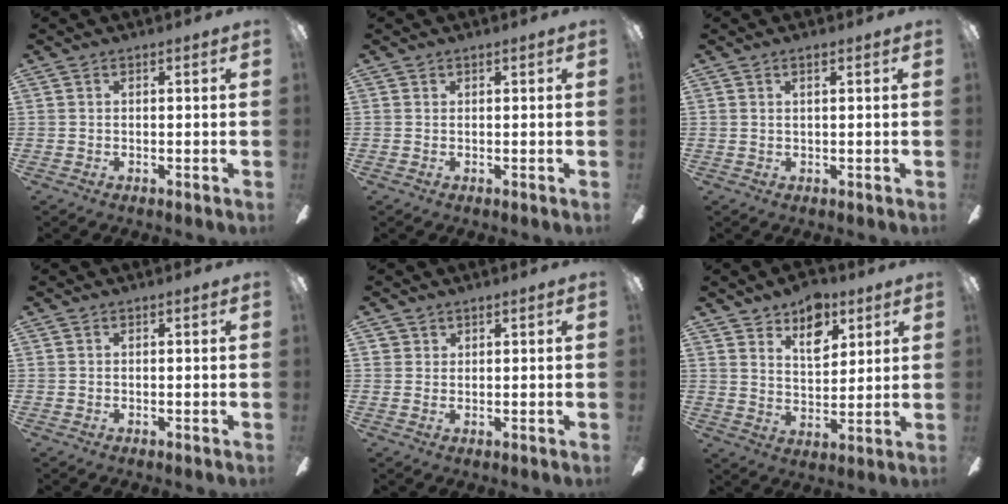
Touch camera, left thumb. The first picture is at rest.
{"total": 0.0}
{"total": 1.4, "force": [0.5, 0.1, 1.3], "torque": [-0.027, 0.001, 0.008]}
{"total": 0.0}
{"total": 1.3, "force": [1.0, 0.8, 0.2], "torque": [-0.006, 0.000, 0.021]}
{"total": 9.7, "force": [6.2, 5.4, 5.1], "torque": [-0.060, -0.029, 0.106]}